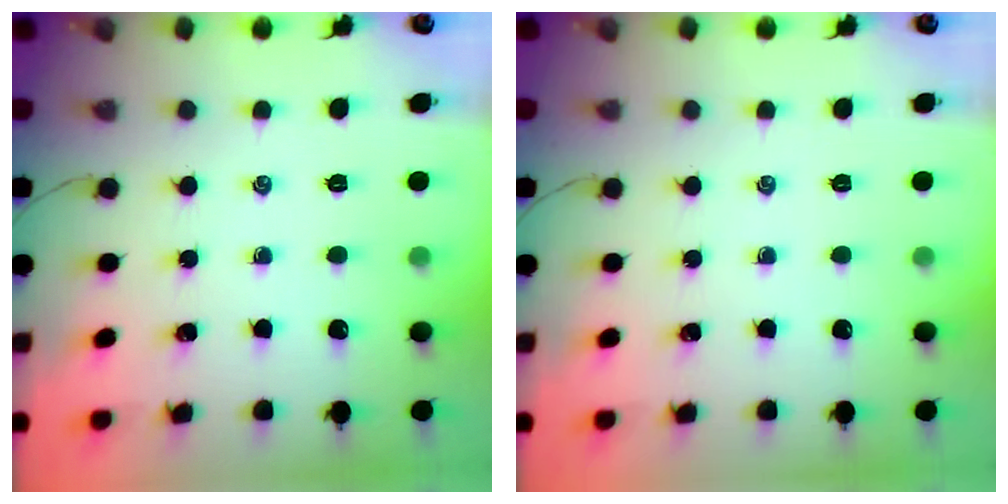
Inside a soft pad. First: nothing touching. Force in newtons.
{"total": 0.0}